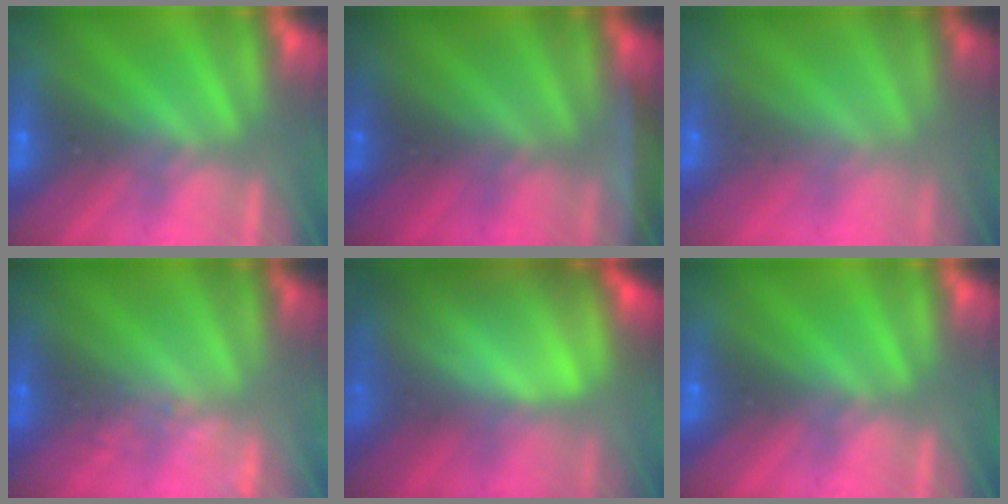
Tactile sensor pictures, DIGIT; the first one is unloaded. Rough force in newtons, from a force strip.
{"total": 1.9}
{"total": 1.7}
{"total": 1.5}
{"total": 7.3}
{"total": 0.0}